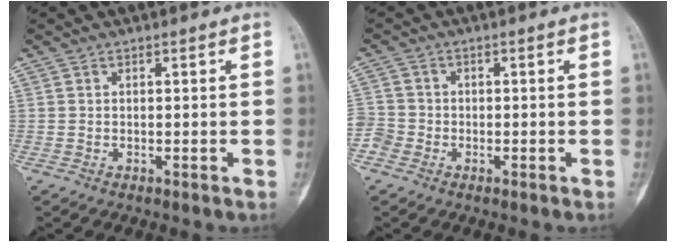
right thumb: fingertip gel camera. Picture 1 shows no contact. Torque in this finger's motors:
{"motor_torque": [0.18, 0.94, 0.02, -0.16, 0.10]}